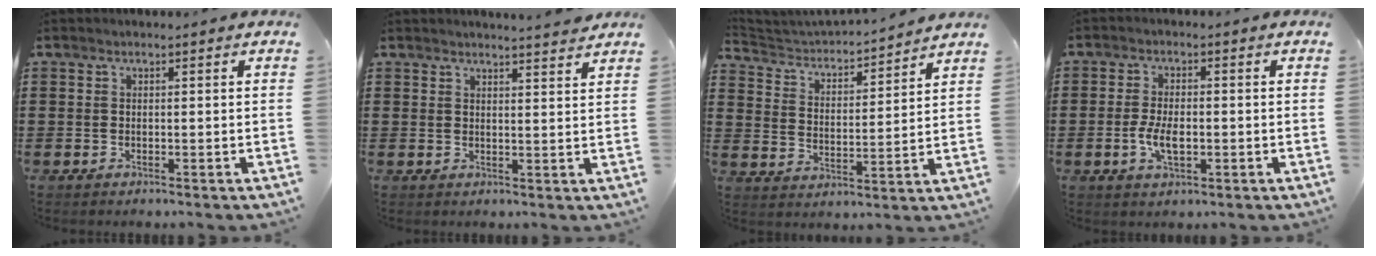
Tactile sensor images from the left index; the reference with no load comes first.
{"total": 2.7, "force": [2.7, -0.4, 0.3], "torque": [-0.015, -0.010, 0.051]}
{"total": 3.0, "force": [2.9, 0.2, 0.4], "torque": [-0.031, -0.033, 0.041]}
{"total": 4.7, "force": [-1.0, 2.2, 4.0], "torque": [-0.091, -0.003, -0.023]}